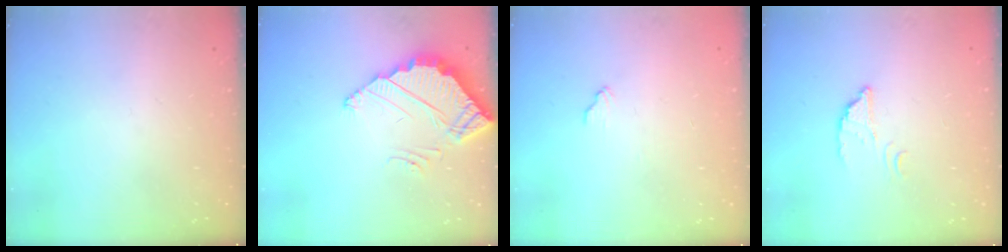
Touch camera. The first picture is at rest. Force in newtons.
{"total": 4.0, "press": 4.0, "slide": 0.1}
{"total": 4.8, "press": 4.8, "slide": 0.3}
{"total": 2.4, "press": 2.4, "slide": 0.1}